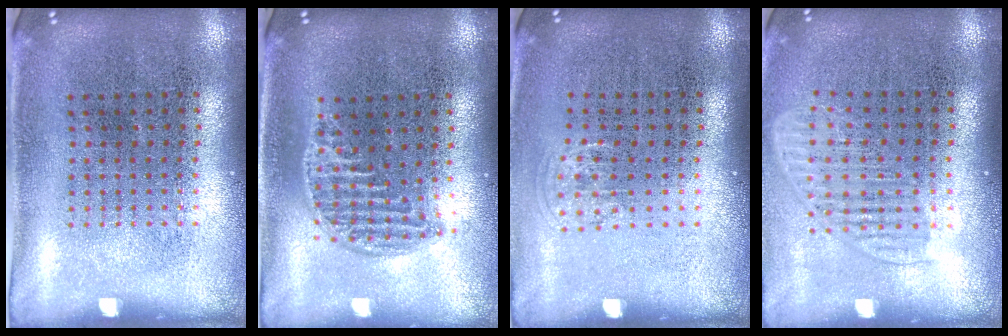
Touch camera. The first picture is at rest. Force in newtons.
{"total": 1.2, "press": 1.0, "slide": 0.6}
{"total": 0.7, "press": 0.5, "slide": 0.4}
{"total": 1.5, "press": 1.3, "slide": 0.7}